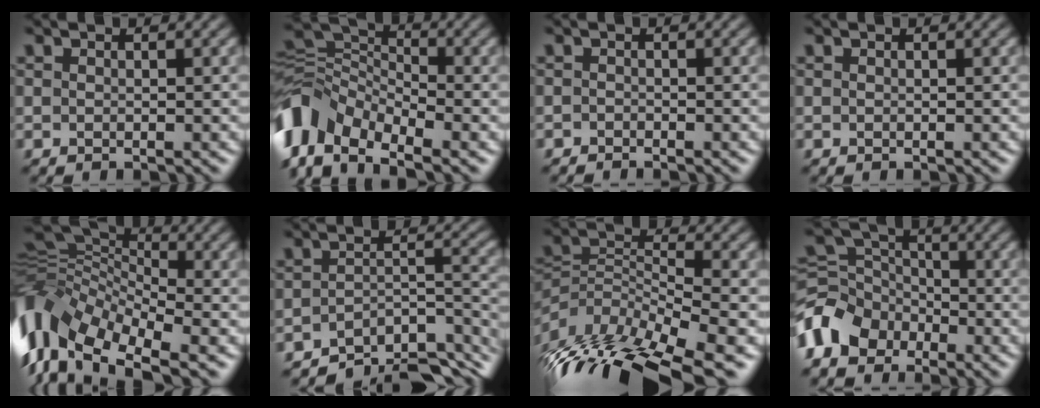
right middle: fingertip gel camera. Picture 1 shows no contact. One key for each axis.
{"total": 10.3, "fx": -4.6, "fy": 6.3, "fz": 6.7, "tx": -0.138, "ty": 0.000, "tz": -0.108}
{"total": 0.7, "fx": -0.7, "fy": 0.1, "fz": 0.0, "tx": 0.002, "ty": -0.004, "tz": -0.014}
{"total": 0.0}
{"total": 12.9, "fx": -4.8, "fy": 7.5, "fz": 9.3, "tx": -0.210, "ty": 0.004, "tz": -0.107}
{"total": 7.7, "fx": -6.6, "fy": 2.2, "fz": 3.3, "tx": -0.039, "ty": -0.013, "tz": -0.100}
{"total": 12.3, "fx": -7.3, "fy": 4.5, "fz": 8.9, "tx": -0.184, "ty": 0.008, "tz": -0.122}
{"total": 6.9, "fx": -4.0, "fy": 4.7, "fz": 2.9, "tx": -0.063, "ty": 0.001, "tz": -0.101}